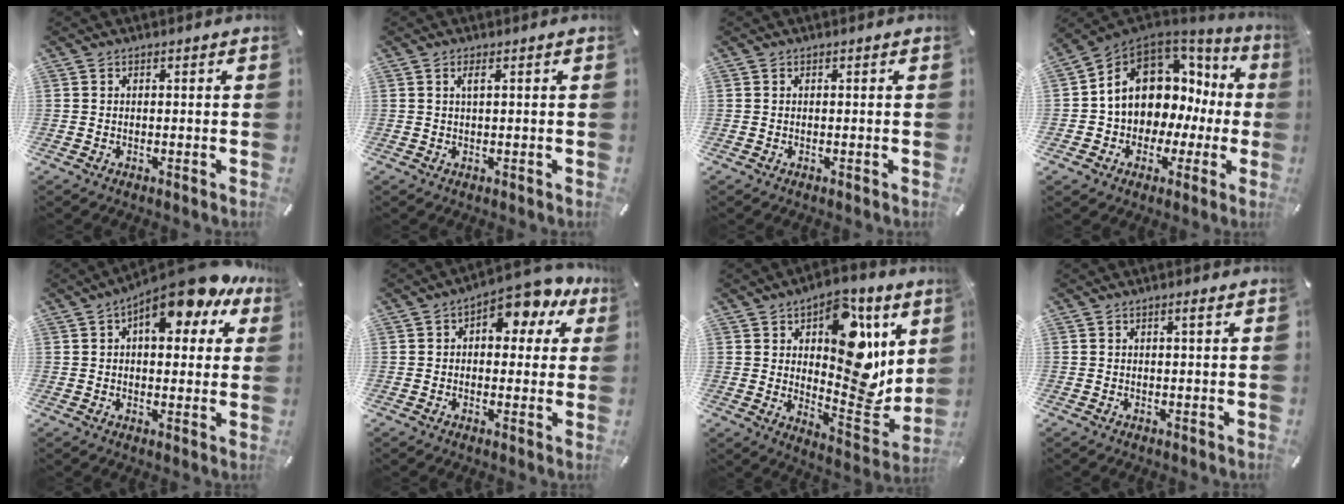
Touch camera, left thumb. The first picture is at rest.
{"total": 2.6, "force": [1.0, 0.3, 2.4], "torque": [-0.049, 0.002, 0.014]}
{"total": 0.0}
{"total": 11.9, "force": [3.4, 9.7, 6.1], "torque": [-0.118, -0.027, 0.063]}
{"total": 13.2, "force": [7.5, 5.7, 9.2], "torque": [-0.127, -0.035, 0.126]}
{"total": 9.2, "force": [4.9, 5.2, 5.8], "torque": [-0.071, -0.032, 0.082]}
{"total": 18.8, "force": [6.7, 11.2, 13.5], "torque": [-0.154, -0.051, 0.115]}
{"total": 1.3, "force": [0.6, 0.1, 1.1], "torque": [-0.023, 0.000, 0.010]}